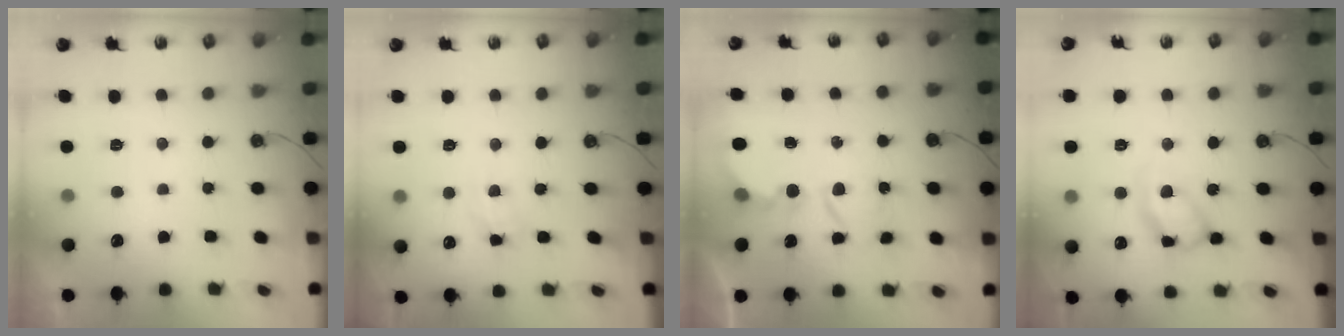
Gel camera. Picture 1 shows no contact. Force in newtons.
{"total": 3.7, "press": 3.7, "slide": 0.5}
{"total": 6.3, "press": 6.3, "slide": 0.4}
{"total": 11.9, "press": 11.9, "slide": 1.2}